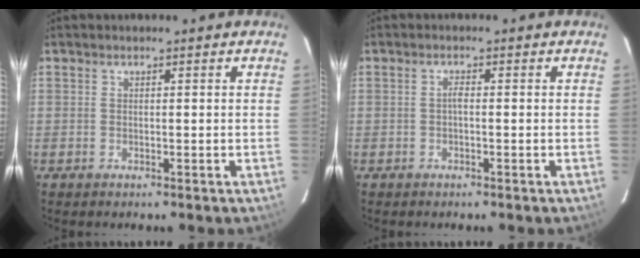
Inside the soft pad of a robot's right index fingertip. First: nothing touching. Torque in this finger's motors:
{"motor_torque": [0.30, -0.02, 0.19, 0.03]}